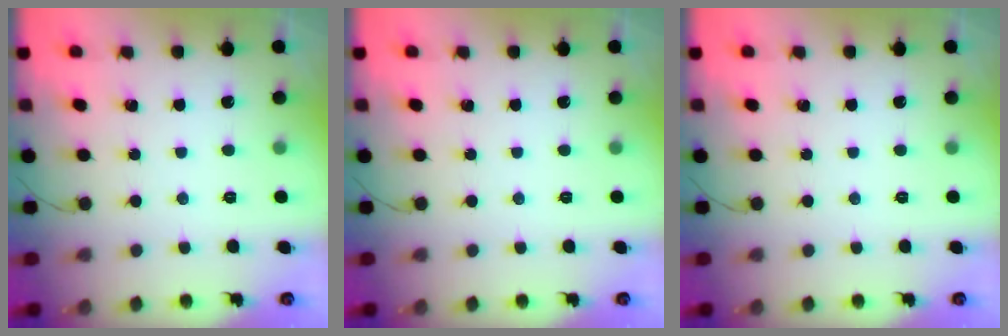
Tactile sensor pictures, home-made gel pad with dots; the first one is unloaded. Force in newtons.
{"total": 0.0}
{"total": 0.0}